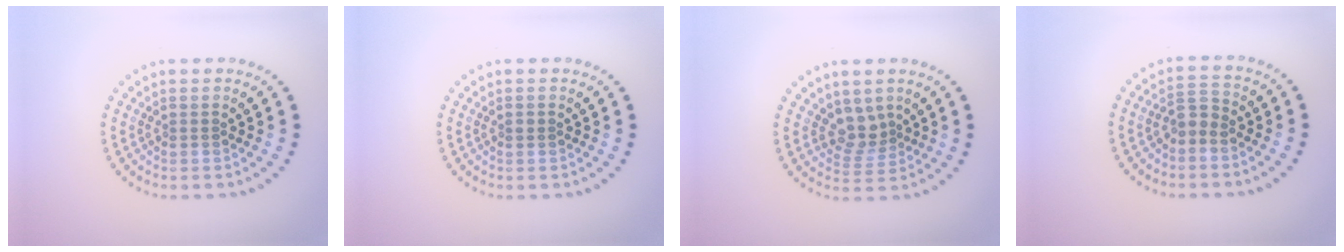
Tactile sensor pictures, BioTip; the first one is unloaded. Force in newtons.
{"total": 0.6, "press": 0.6, "slide": 0.1}
{"total": 2.5, "press": 1.9, "slide": 1.7}
{"total": 1.7, "press": 1.5, "slide": 0.7}